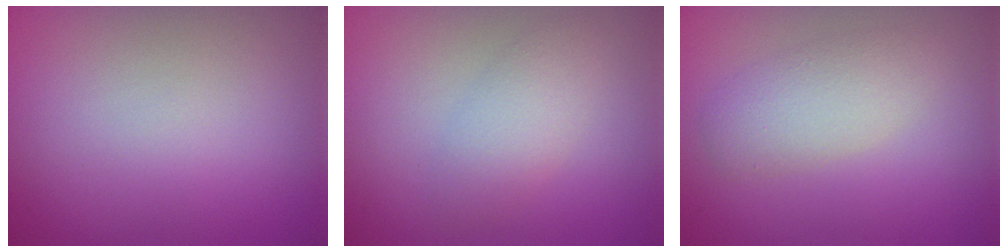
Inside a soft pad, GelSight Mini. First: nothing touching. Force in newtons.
{"total": 2.4, "press": 2.4, "slide": 0.1}
{"total": 3.0, "press": 3.0, "slide": 0.3}